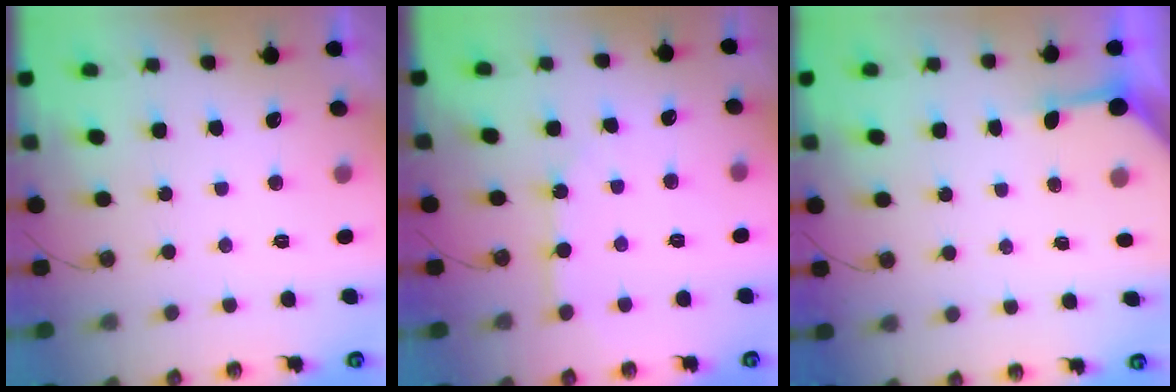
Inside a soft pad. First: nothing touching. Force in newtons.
{"total": 5.3, "press": 5.3, "slide": 0.4}
{"total": 3.4, "press": 3.4, "slide": 0.3}